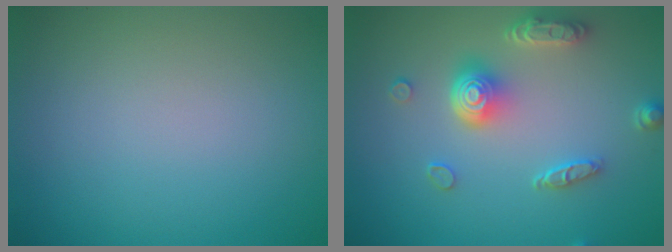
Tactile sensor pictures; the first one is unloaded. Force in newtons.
{"total": 4.7, "press": 3.6, "slide": 3.0}